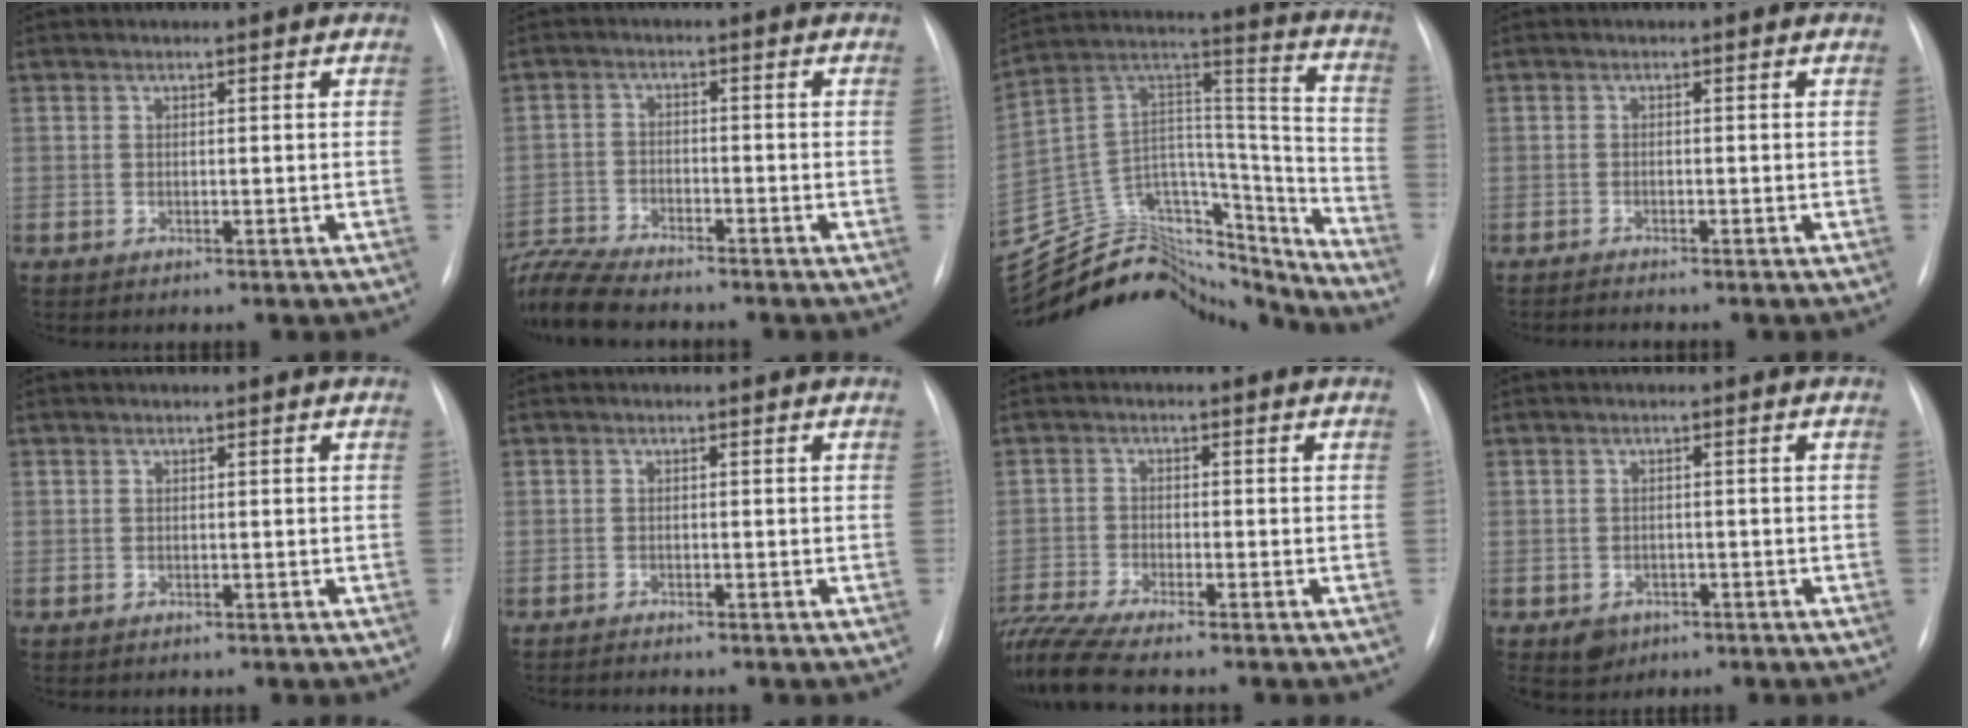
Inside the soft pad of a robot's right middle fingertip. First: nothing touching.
{"total": 10.5, "force": [-9.6, 1.4, 4.0], "torque": [-0.087, -0.010, -0.170]}
{"total": 27.7, "force": [-25.6, 8.3, 6.5], "torque": [-0.145, 0.060, -0.396]}
{"total": 1.5, "force": [-1.4, -0.3, 0.3], "torque": [-0.006, -0.003, -0.021]}
{"total": 0.0}
{"total": 1.2, "force": [-1.2, -0.2, 0.3], "torque": [-0.006, -0.003, -0.015]}
{"total": 8.3, "force": [-7.4, -0.7, 3.7], "torque": [-0.071, -0.019, -0.130]}
{"total": 2.8, "force": [-1.6, 2.2, 0.9], "torque": [-0.012, 0.004, -0.016]}